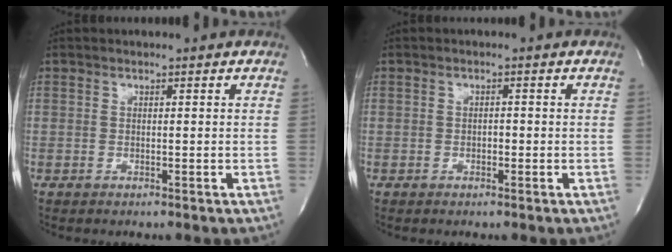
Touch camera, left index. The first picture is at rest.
{"total": 0.9, "force": [-0.3, 0.5, 0.7], "torque": [-0.011, 0.002, -0.005]}